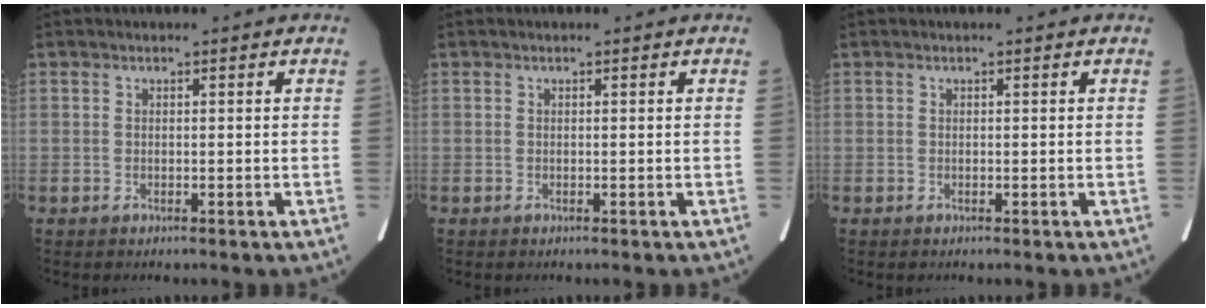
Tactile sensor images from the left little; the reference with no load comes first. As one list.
[{"total": 0.0}, {"total": 0.0}]